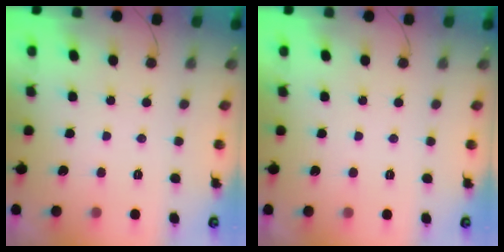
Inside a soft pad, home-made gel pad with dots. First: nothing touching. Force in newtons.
{"total": 1.7, "press": 1.7, "slide": 0.0}